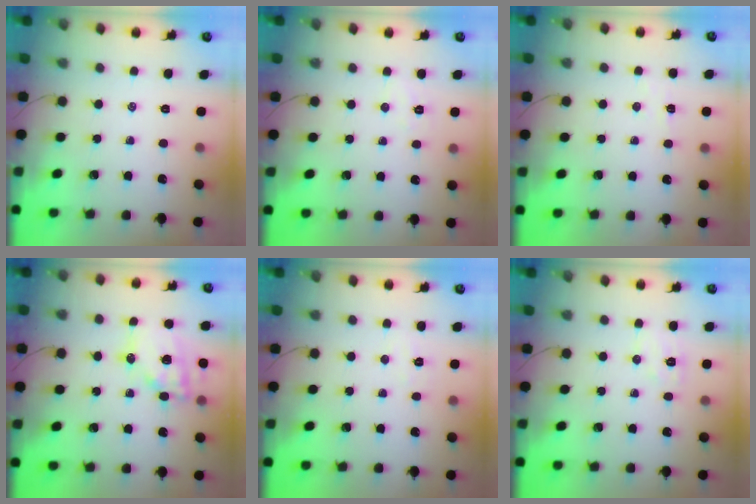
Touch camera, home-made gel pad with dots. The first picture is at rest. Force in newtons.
{"total": 4.0, "press": 3.9, "slide": 0.9}
{"total": 3.2, "press": 3.0, "slide": 1.1}
{"total": 15.5, "press": 15.1, "slide": 3.5}
{"total": 2.7, "press": 2.6, "slide": 0.7}
{"total": 6.4, "press": 6.3, "slide": 1.0}